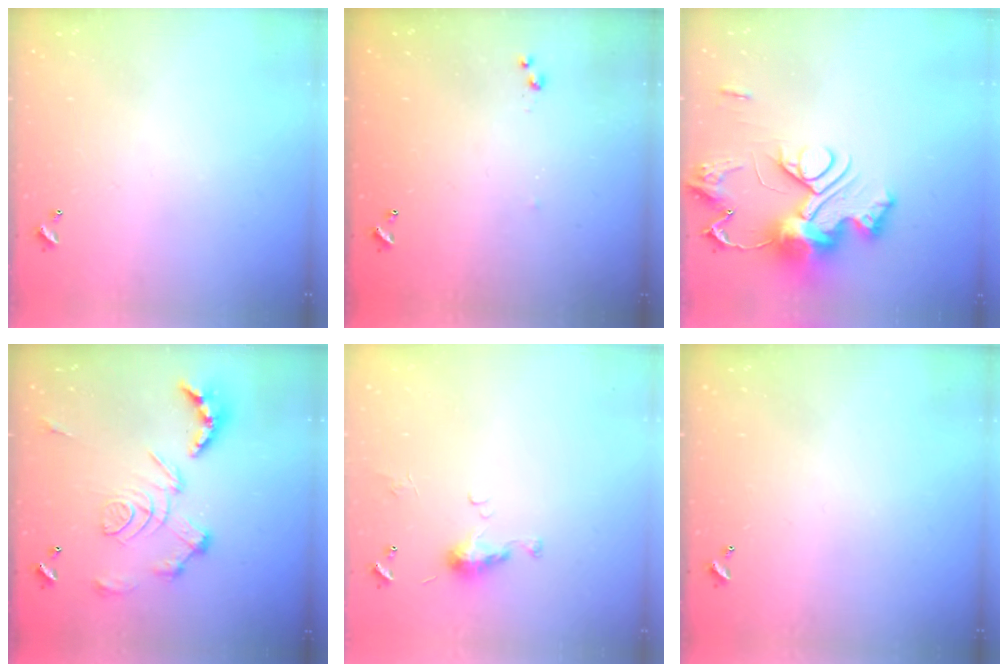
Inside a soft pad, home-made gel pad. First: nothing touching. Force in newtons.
{"total": 4.8, "press": 4.7, "slide": 0.4}
{"total": 18.2, "press": 18.1, "slide": 0.9}
{"total": 3.4, "press": 2.7, "slide": 2.0}
{"total": 5.0, "press": 5.0, "slide": 0.7}
{"total": 0.0}